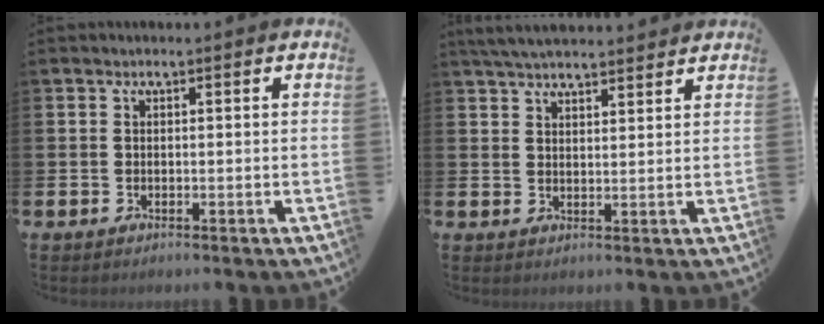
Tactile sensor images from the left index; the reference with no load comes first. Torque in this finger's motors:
{"motor_torque": [1.09, -1.05, 0.37, 0.09]}